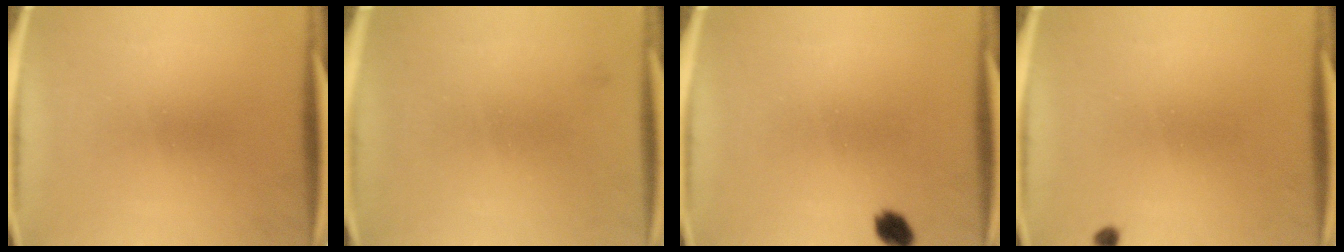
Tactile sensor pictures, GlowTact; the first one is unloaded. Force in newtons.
{"total": 1.1}
{"total": 2.9}
{"total": 0.8}